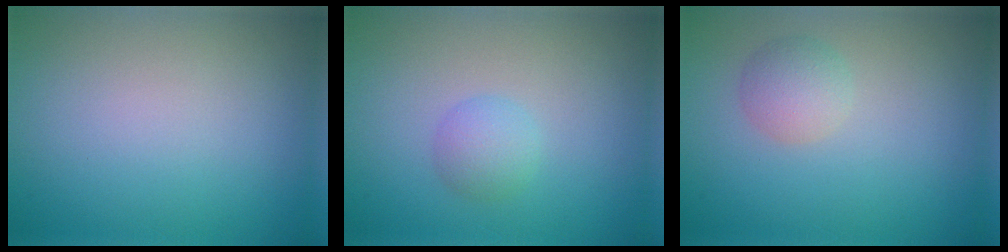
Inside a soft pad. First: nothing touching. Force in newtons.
{"total": 1.8, "press": 1.8, "slide": 0.2}
{"total": 2.1, "press": 2.1, "slide": 0.1}